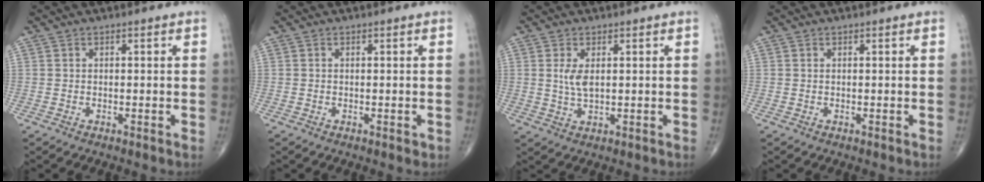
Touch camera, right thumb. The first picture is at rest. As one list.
[{"total": 0.7, "force": [-0.2, 0.4, 0.5], "torque": [-0.006, -0.001, -0.002]}, {"total": 3.9, "force": [0.8, 1.8, 3.4], "torque": [-0.069, -0.007, 0.022]}, {"total": 0.0}]